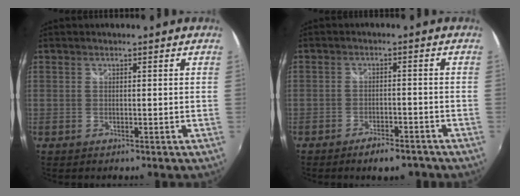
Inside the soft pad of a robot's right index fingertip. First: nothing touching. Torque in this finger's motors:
{"motor_torque": [0.24, -0.12, 0.02, -0.03]}